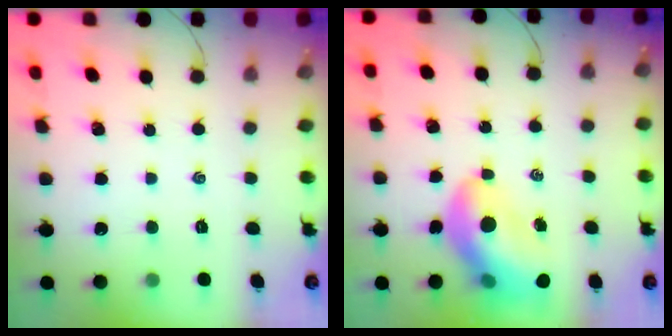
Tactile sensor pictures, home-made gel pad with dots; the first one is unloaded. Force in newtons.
{"total": 13.4, "press": 12.9, "slide": 3.8}